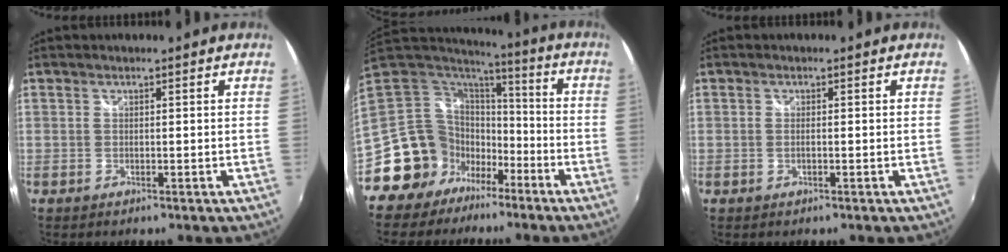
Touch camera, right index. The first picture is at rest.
{"total": 15.0, "force": [-8.8, 11.7, 3.5], "torque": [-0.098, 0.032, -0.157]}
{"total": 0.6, "force": [-0.1, 0.2, 0.6], "torque": [-0.013, 0.001, -0.005]}